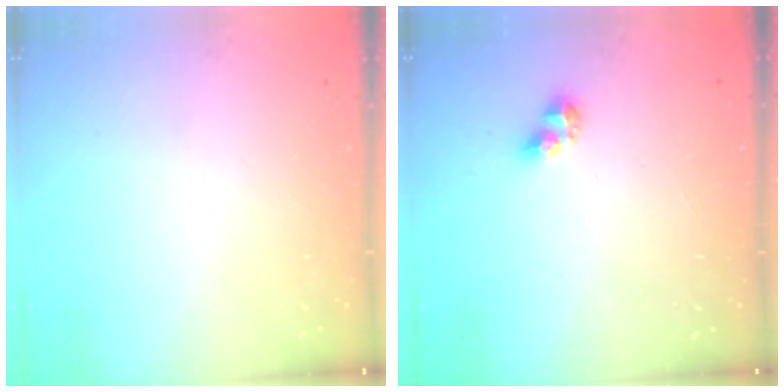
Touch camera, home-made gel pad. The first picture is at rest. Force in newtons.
{"total": 5.3, "press": 5.3, "slide": 0.3}